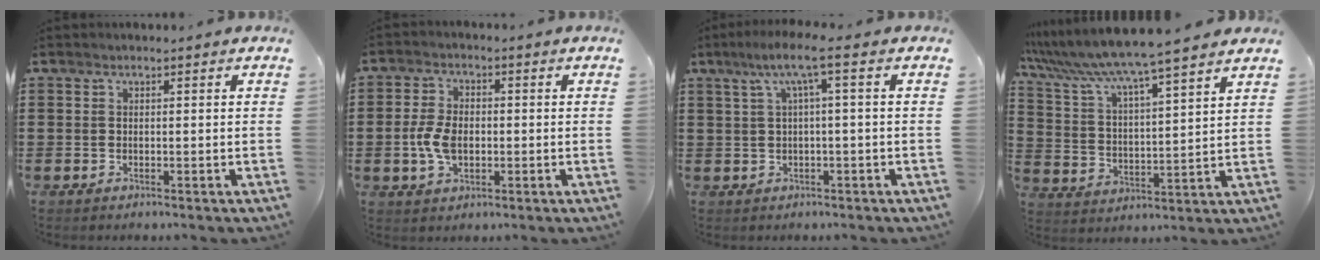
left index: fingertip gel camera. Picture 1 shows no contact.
{"total": 5.8, "force": [-0.7, 3.5, 4.5], "torque": [-0.112, 0.000, -0.020]}
{"total": 5.9, "force": [1.3, 0.3, 5.7], "torque": [-0.114, 0.005, 0.017]}
{"total": 7.6, "force": [6.9, -0.6, 3.2], "torque": [-0.094, -0.046, 0.113]}